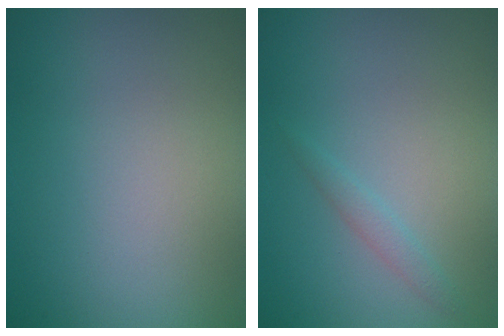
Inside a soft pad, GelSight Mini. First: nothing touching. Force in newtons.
{"total": 1.0, "press": 1.0, "slide": 0.0}